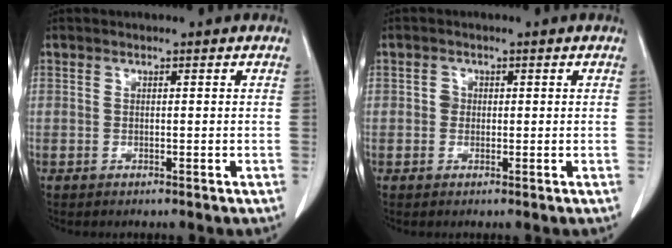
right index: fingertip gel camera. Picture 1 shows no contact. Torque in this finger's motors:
{"motor_torque": [0.06, -0.05, -0.01, 0.00]}